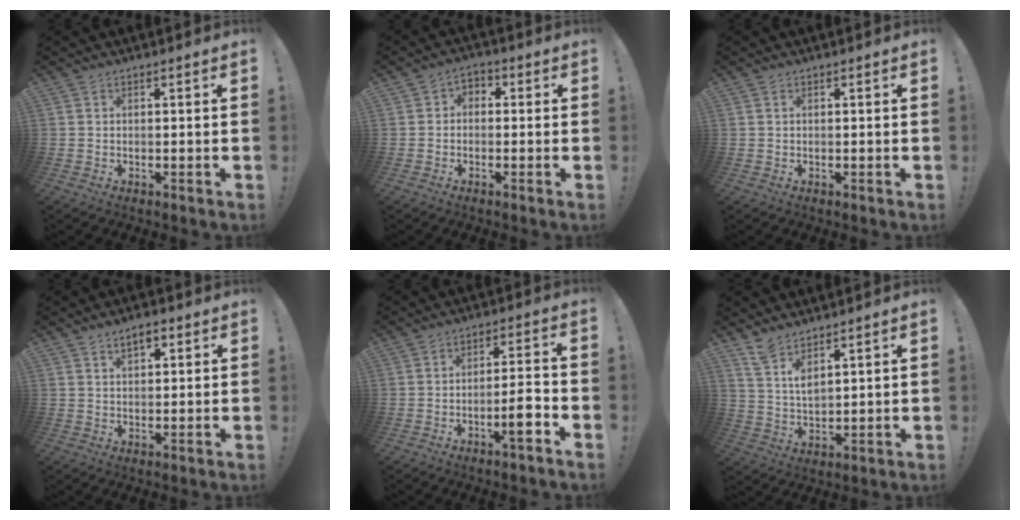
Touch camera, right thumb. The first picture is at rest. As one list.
[{"total": 2.9, "force": [-1.8, 1.9, 1.3], "torque": [-0.018, 0.011, -0.034]}, {"total": 0.0}, {"total": 3.8, "force": [2.2, 1.8, 2.5], "torque": [-0.034, -0.007, 0.036]}, {"total": 7.8, "force": [-4.0, 1.4, 6.6], "torque": [-0.097, 0.016, -0.065]}, {"total": 7.1, "force": [5.8, 2.2, 3.4], "torque": [-0.066, -0.034, 0.107]}]